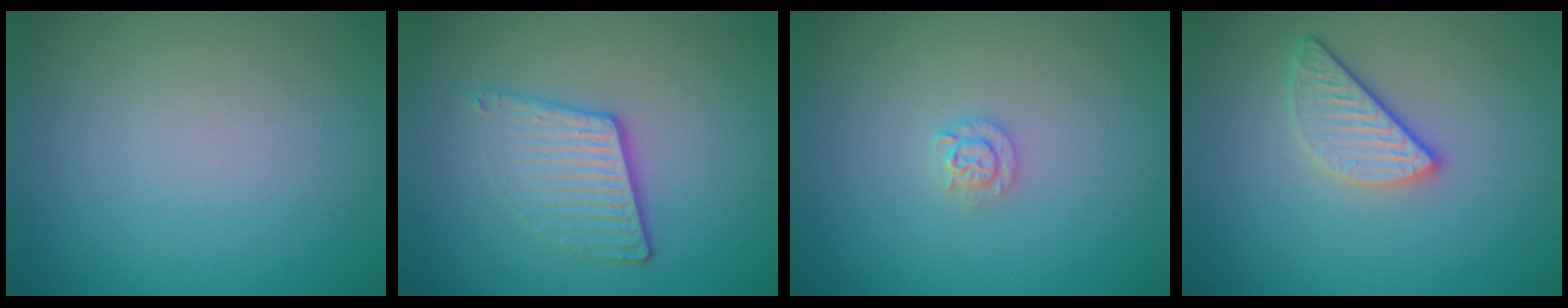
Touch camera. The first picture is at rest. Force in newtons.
{"total": 3.9, "press": 2.7, "slide": 2.8}
{"total": 1.3, "press": 1.3, "slide": 0.2}
{"total": 2.9, "press": 2.3, "slide": 1.7}